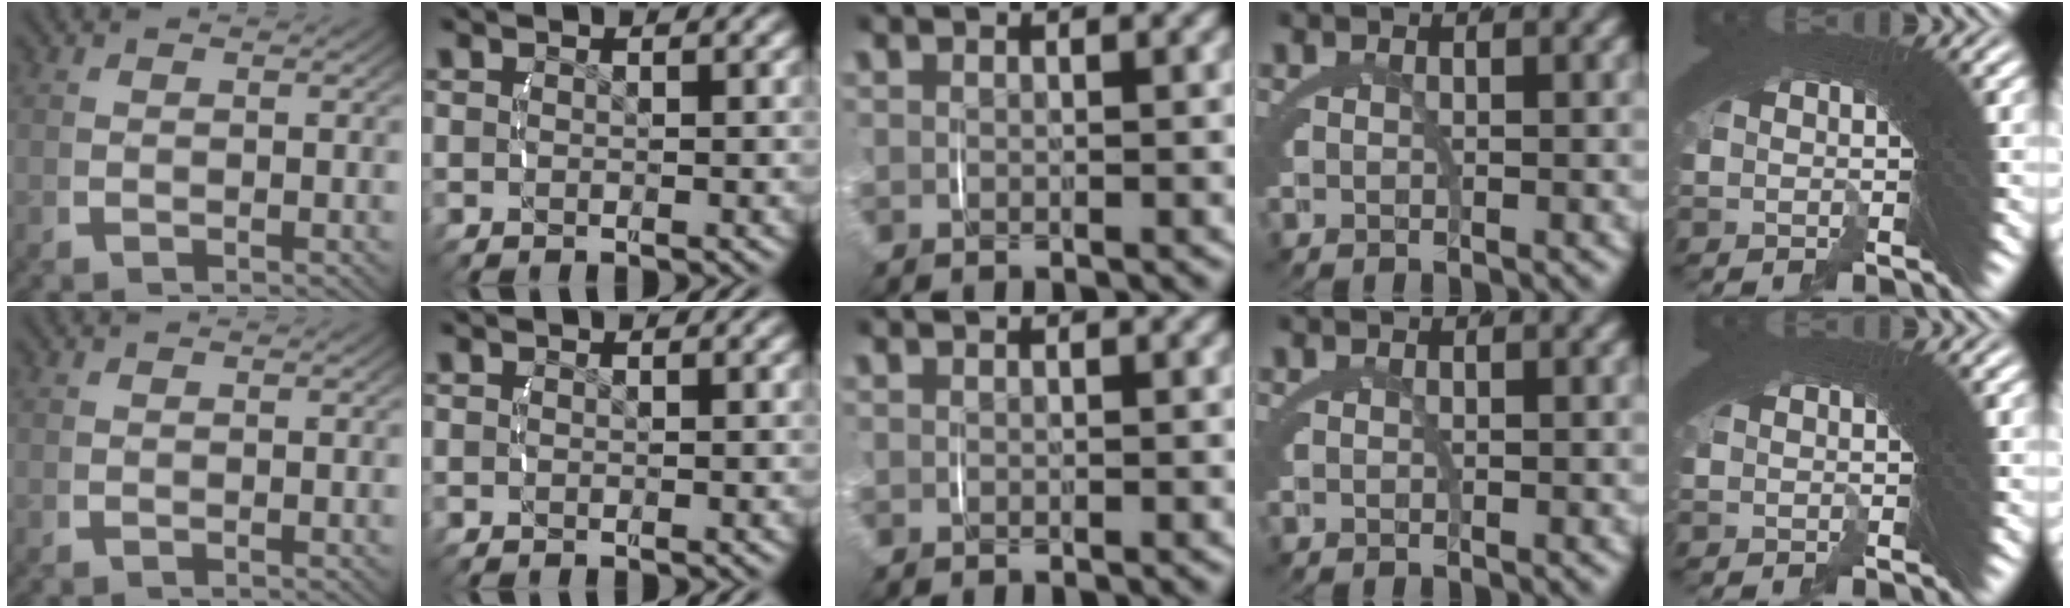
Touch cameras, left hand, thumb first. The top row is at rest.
{}